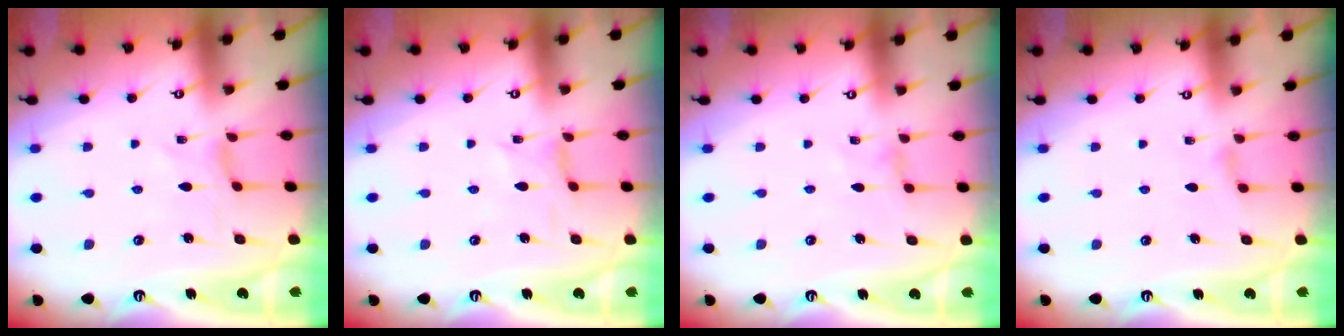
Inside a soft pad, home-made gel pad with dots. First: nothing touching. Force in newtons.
{"total": 0.8, "press": 0.7, "slide": 0.2}
{"total": 0.0}
{"total": 2.4, "press": 2.3, "slide": 0.5}